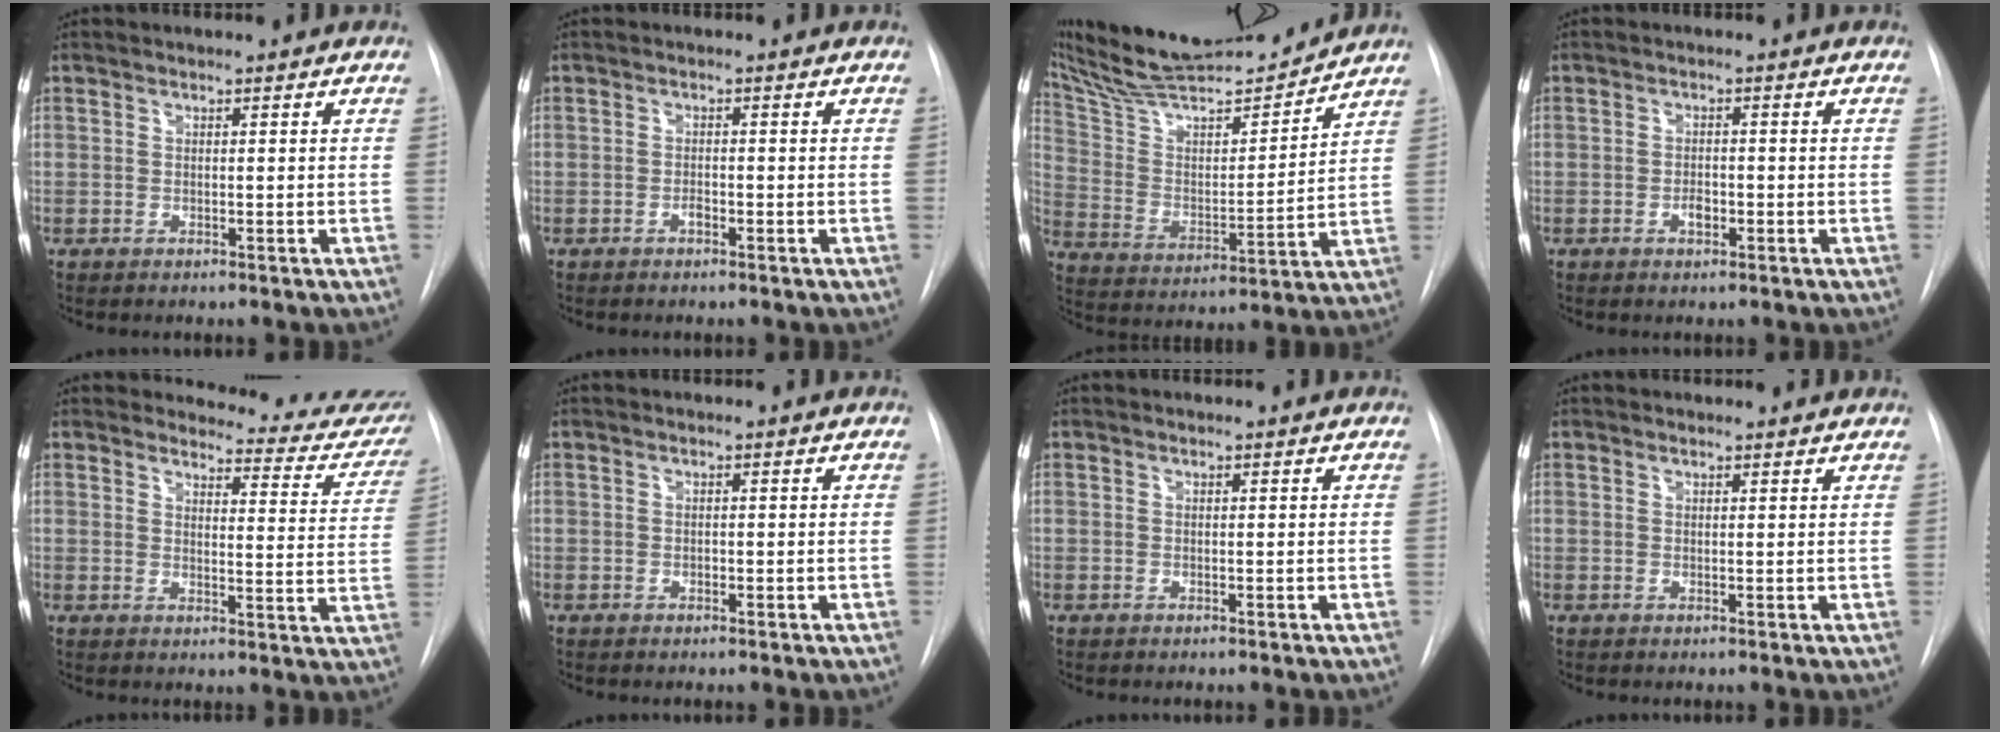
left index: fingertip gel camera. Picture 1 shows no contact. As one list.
[{"total": 0.7, "force": [-0.5, 0.3, 0.5], "torque": [-0.008, 0.001, -0.010]}, {"total": 20.5, "force": [18.9, 2.4, 7.6], "torque": [-0.139, 0.005, 0.315]}, {"total": 1.5, "force": [-0.7, 0.8, 1.1], "torque": [-0.019, 0.003, -0.011]}, {"total": 13.3, "force": [13.1, 2.1, 1.3], "torque": [0.015, -0.081, 0.120]}, {"total": 0.0}, {"total": 0.0}, {"total": 3.4, "force": [3.3, 0.6, 0.5], "torque": [-0.010, 0.015, 0.034]}]